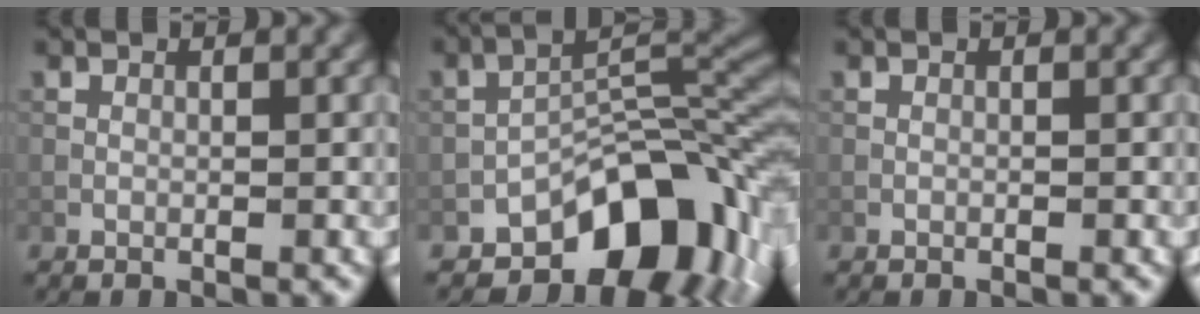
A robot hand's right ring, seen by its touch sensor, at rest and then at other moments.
{"total": 11.8, "force": [-6.9, 5.9, 7.5], "torque": [-0.084, 0.005, -0.124]}
{"total": 0.0}